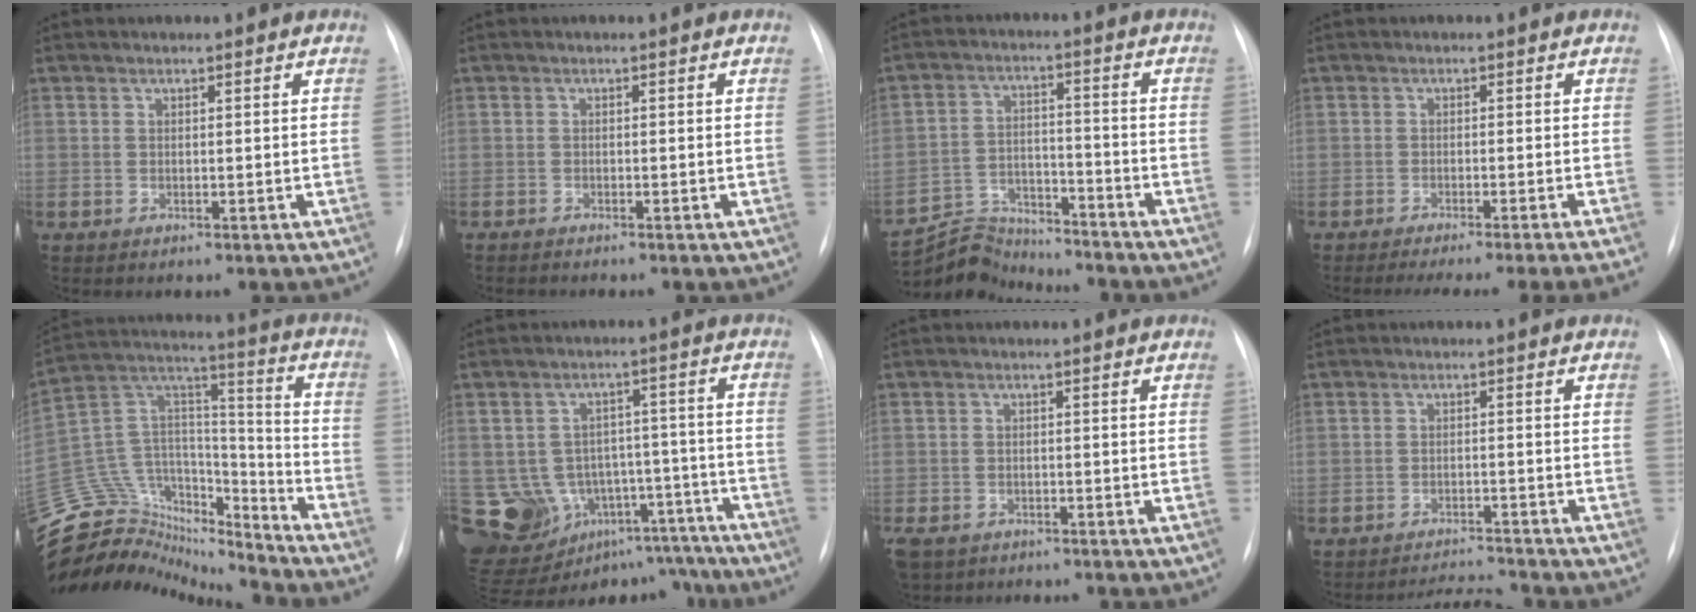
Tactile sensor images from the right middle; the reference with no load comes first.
{"total": 0.8, "force": [-0.7, 0.0, 0.3], "torque": [-0.008, -0.002, -0.012]}
{"total": 8.6, "force": [-8.5, 1.2, -0.8], "torque": [0.007, 0.022, -0.153]}
{"total": 13.3, "force": [-11.6, -1.9, 6.2], "torque": [-0.069, -0.036, -0.158]}
{"total": 27.5, "force": [-25.2, 7.9, 7.9], "torque": [-0.221, 0.031, -0.408]}
{"total": 16.5, "force": [-9.8, 11.4, 6.7], "torque": [-0.104, 0.055, -0.128]}
{"total": 7.1, "force": [-5.0, 4.3, 2.7], "torque": [-0.065, -0.007, -0.077]}
{"total": 3.5, "force": [-3.3, -1.2, -0.4], "torque": [0.001, -0.010, -0.050]}